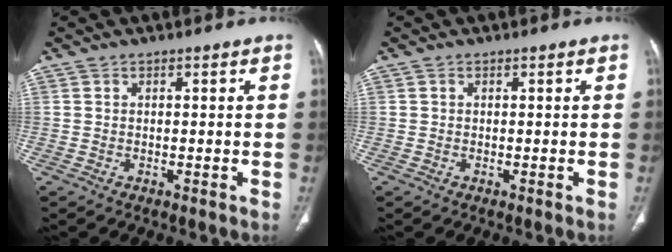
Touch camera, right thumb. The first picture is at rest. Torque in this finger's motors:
{"motor_torque": [0.30, -0.48, -0.44, 0.06, 0.02]}